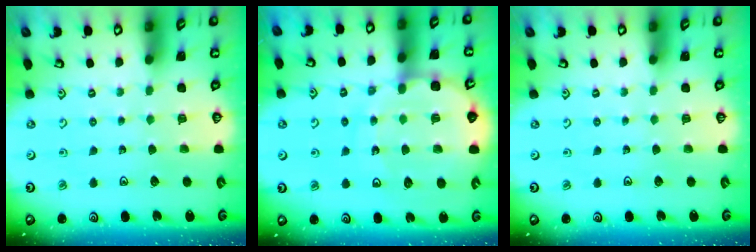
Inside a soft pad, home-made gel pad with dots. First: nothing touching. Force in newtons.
{"total": 13.0, "press": 12.6, "slide": 3.1}
{"total": 0.0}